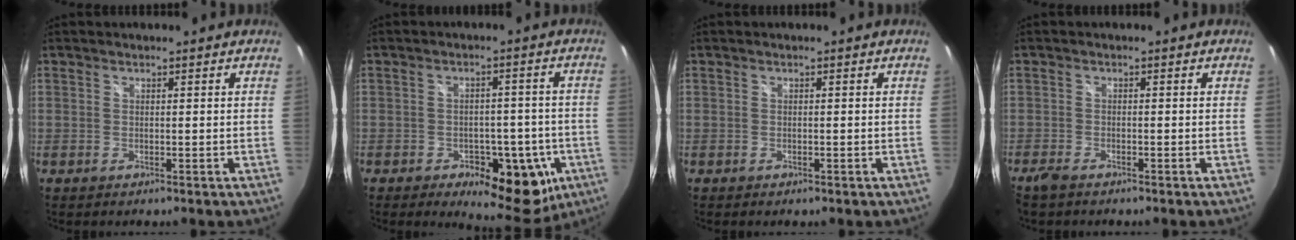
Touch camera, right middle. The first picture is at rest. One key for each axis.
{"total": 13.6, "fx": -6.3, "fy": 7.9, "fz": 9.1, "tx": -0.130, "ty": -0.008, "tz": -0.074}
{"total": 0.6, "fx": -0.4, "fy": 0.3, "fz": 0.2, "tx": -0.005, "ty": -0.002, "tz": -0.008}
{"total": 2.5, "fx": -2.1, "fy": 0.8, "fz": 1.1, "tx": -0.033, "ty": -0.006, "tz": -0.043}